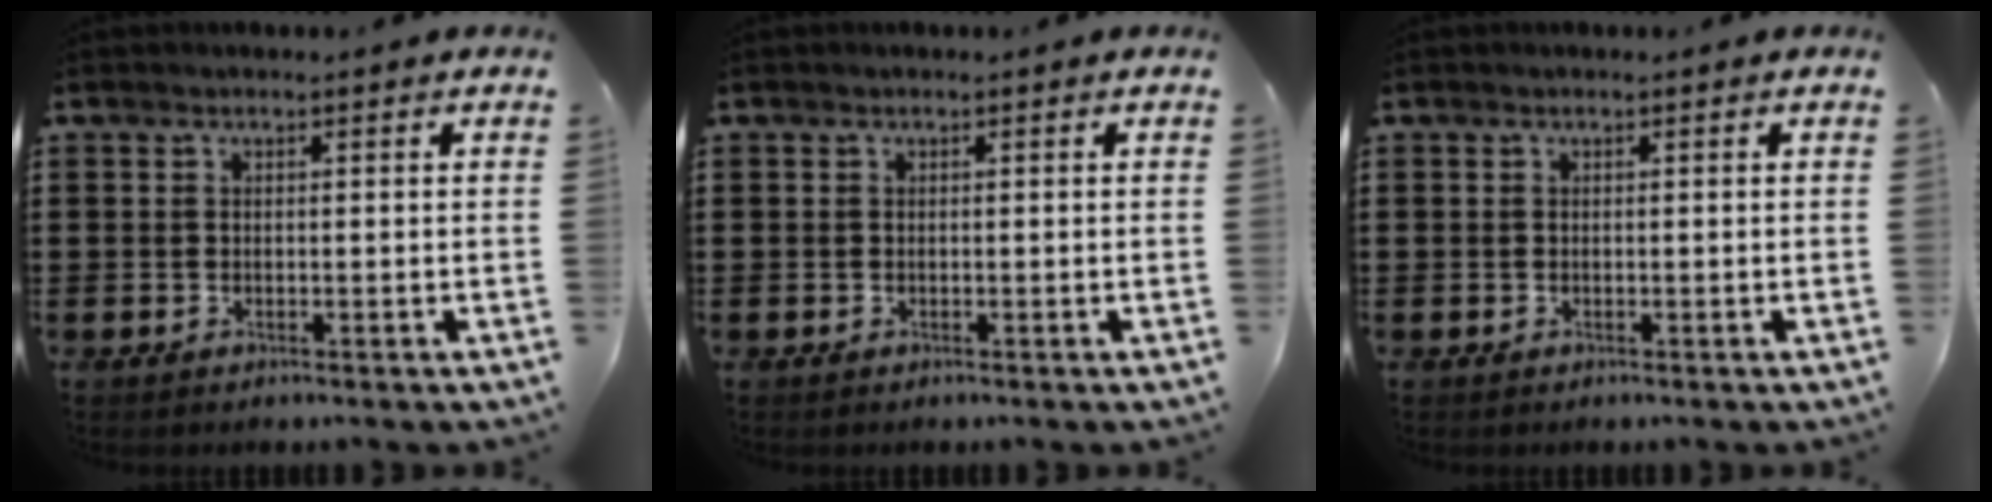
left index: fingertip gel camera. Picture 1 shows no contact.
{"total": 0.0}
{"total": 0.0}